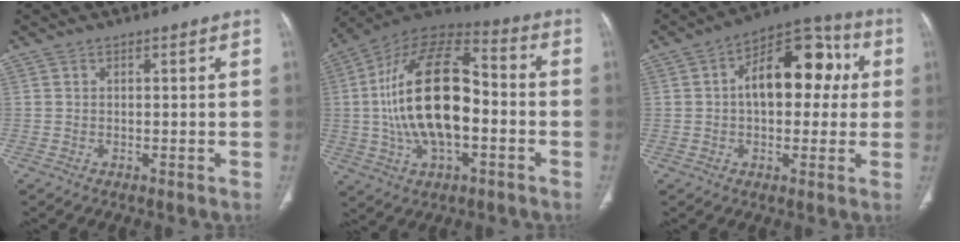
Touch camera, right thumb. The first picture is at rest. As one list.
[{"total": 22.4, "force": [-1.9, 11.5, 19.1], "torque": [-0.345, 0.036, -0.033]}, {"total": 15.7, "force": [2.2, 9.2, 12.5], "torque": [-0.142, 0.039, 0.024]}]